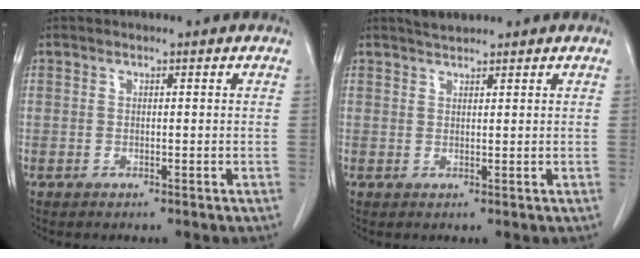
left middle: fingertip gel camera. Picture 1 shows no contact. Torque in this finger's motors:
{"motor_torque": [0.25, -0.25, -0.05, 0.02]}